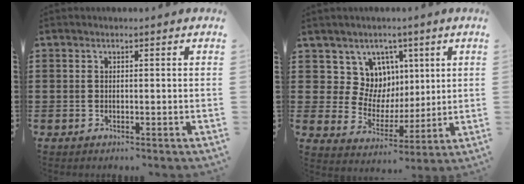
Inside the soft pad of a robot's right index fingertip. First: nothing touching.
{"total": 7.9, "force": [3.2, 7.1, 1.2], "torque": [-0.051, -0.024, 0.065]}